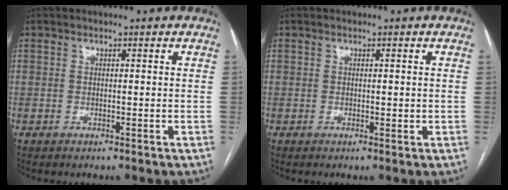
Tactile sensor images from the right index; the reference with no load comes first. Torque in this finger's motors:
{"motor_torque": [-0.13, 0.26, -0.04, -0.01]}